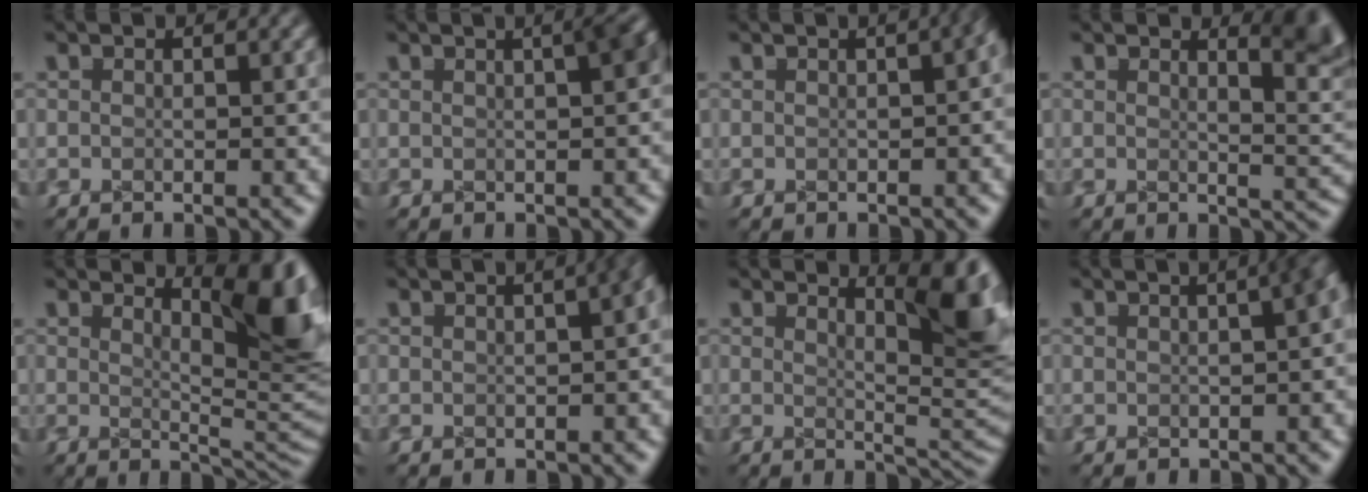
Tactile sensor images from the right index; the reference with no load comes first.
{"total": 2.6, "force": [0.6, 0.9, 2.3], "torque": [-0.017, 0.009, 0.007]}
{"total": 2.9, "force": [0.1, 1.4, 2.6], "torque": [-0.010, 0.015, -0.004]}
{"total": 4.3, "force": [2.0, 1.0, 3.6], "torque": [-0.019, -0.002, 0.030]}
{"total": 8.6, "force": [2.1, 2.2, 8.0], "torque": [-0.051, 0.004, 0.036]}
{"total": 4.3, "force": [0.4, 2.0, 3.8], "torque": [-0.015, 0.025, -0.002]}
{"total": 7.3, "force": [2.3, 1.7, 6.8], "torque": [-0.041, 0.000, 0.039]}
{"total": 6.4, "force": [1.1, 3.3, 5.4], "torque": [-0.021, 0.035, 0.000]}